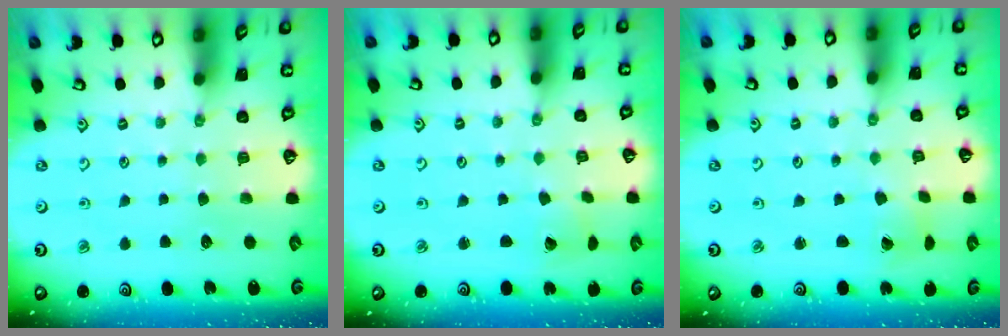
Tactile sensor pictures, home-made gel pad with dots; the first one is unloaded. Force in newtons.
{"total": 2.9, "press": 2.9, "slide": 0.1}
{"total": 2.0, "press": 2.0, "slide": 0.3}